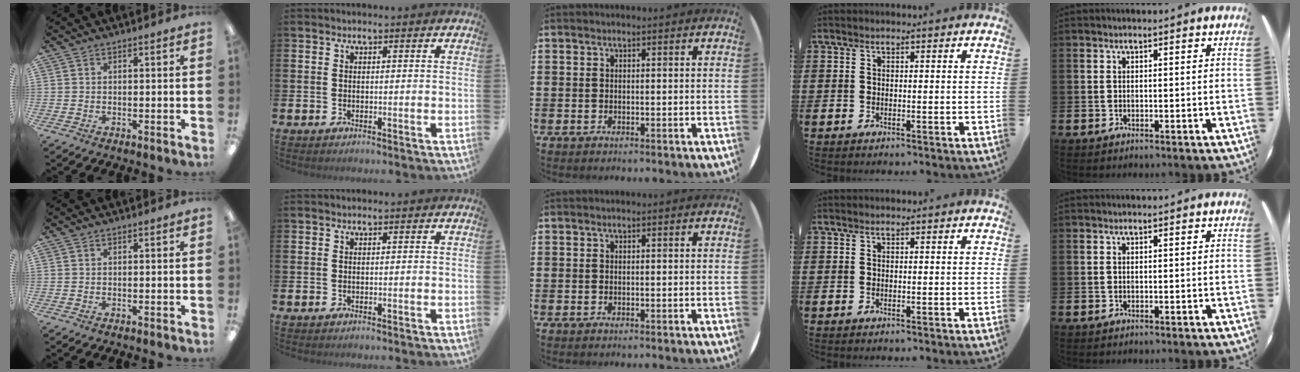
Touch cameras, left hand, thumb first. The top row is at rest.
{}